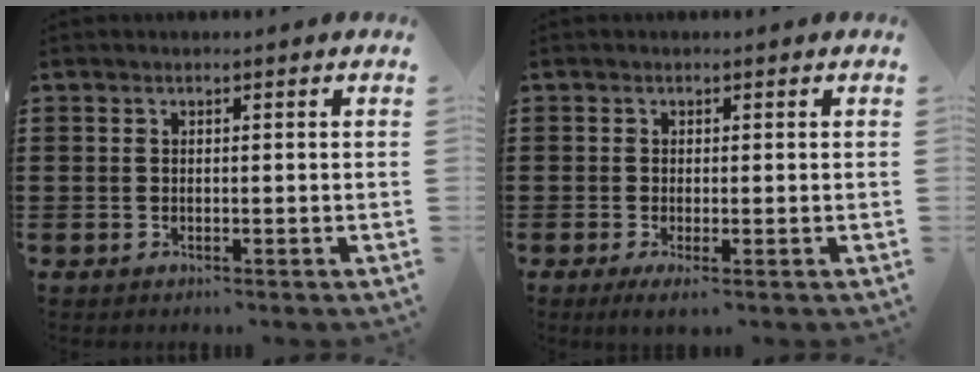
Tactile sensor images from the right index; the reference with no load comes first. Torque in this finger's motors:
{"motor_torque": [-0.61, 0.64, -0.50, 0.01]}